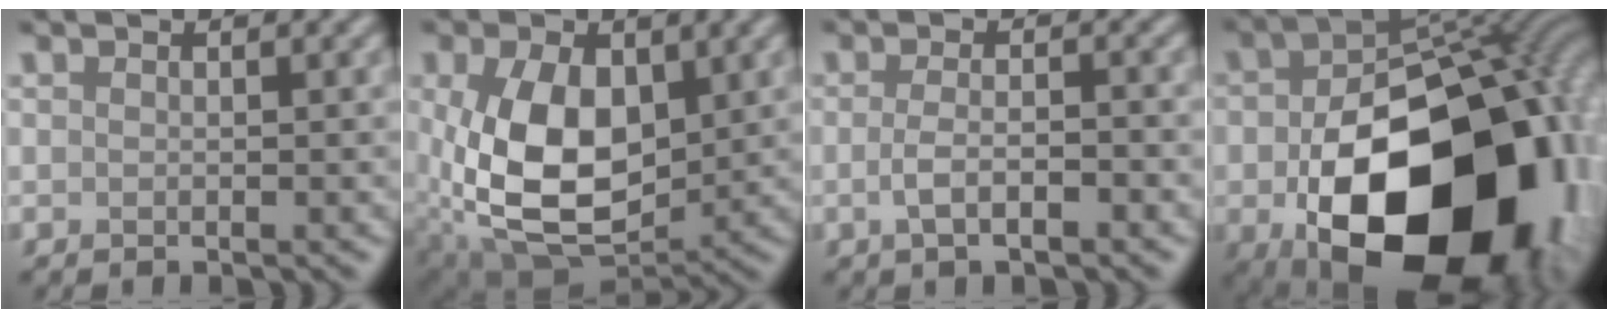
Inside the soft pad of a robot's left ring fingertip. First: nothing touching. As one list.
[{"total": 11.1, "force": [0.5, 7.0, 8.6], "torque": [-0.184, -0.013, 0.016]}, {"total": 2.8, "force": [-0.9, 0.9, 2.4], "torque": [-0.048, -0.001, -0.017]}, {"total": 19.5, "force": [-4.8, 12.8, 13.9], "torque": [-0.223, -0.060, -0.049]}]